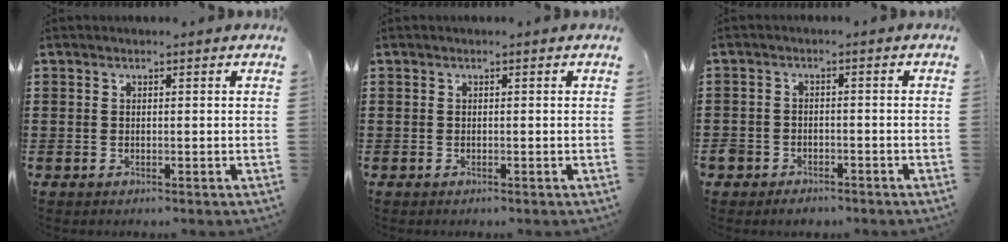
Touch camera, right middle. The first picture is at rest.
{"total": 0.0}
{"total": 2.4, "force": [-2.1, 1.0, 0.0], "torque": [-0.005, 0.002, -0.047]}